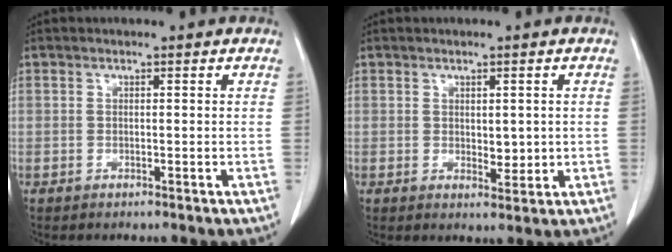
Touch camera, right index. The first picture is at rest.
{"total": 2.7, "force": [0.3, 1.5, 2.2], "torque": [-0.029, -0.004, 0.014]}